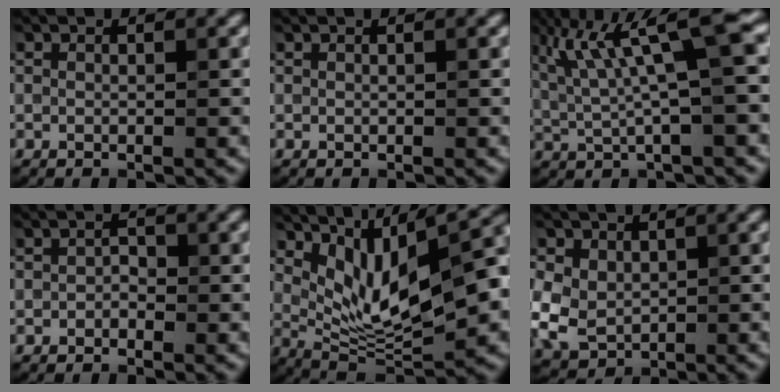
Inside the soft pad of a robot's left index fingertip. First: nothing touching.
{"total": 0.0}
{"total": 7.5, "force": [2.4, 1.0, 7.0], "torque": [-0.130, 0.013, 0.047]}
{"total": 1.1, "force": [-0.5, 0.8, 0.6], "torque": [-0.009, 0.000, -0.011]}
{"total": 12.6, "force": [3.9, 4.8, 11.0], "torque": [-0.175, 0.004, 0.072]}
{"total": 4.6, "force": [0.5, 3.7, 2.7], "torque": [-0.067, -0.002, 0.011]}